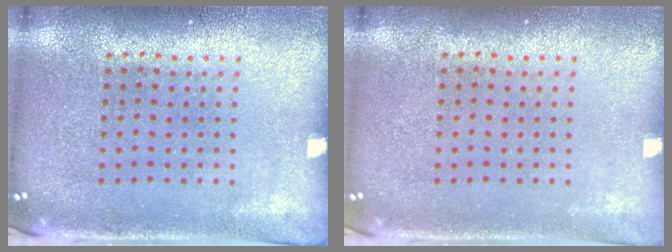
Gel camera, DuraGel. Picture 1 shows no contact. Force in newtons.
{"total": 0.0}